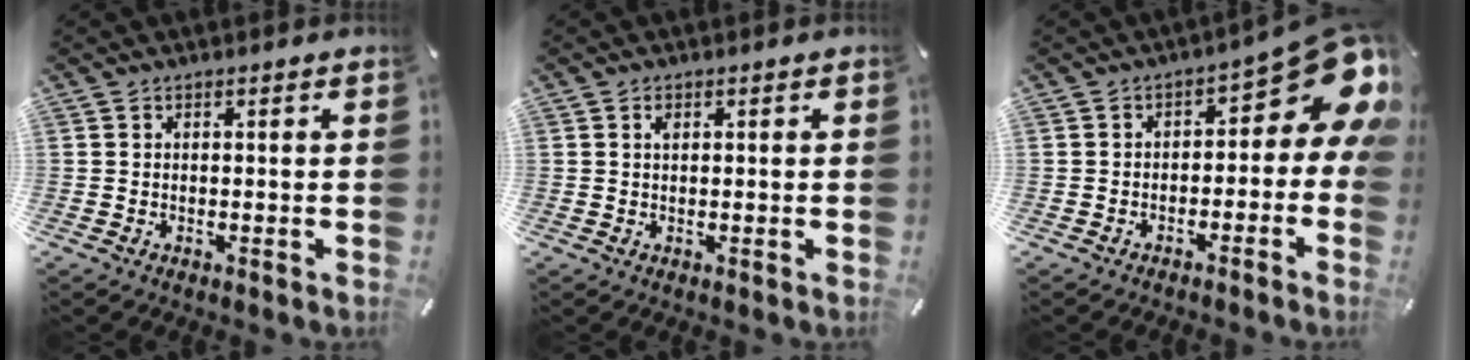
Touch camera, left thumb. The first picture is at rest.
{"total": 1.1, "force": [0.4, 0.6, 0.8], "torque": [-0.016, 0.003, 0.006]}
{"total": 12.7, "force": [3.9, 6.2, 10.4], "torque": [-0.118, -0.036, 0.063]}